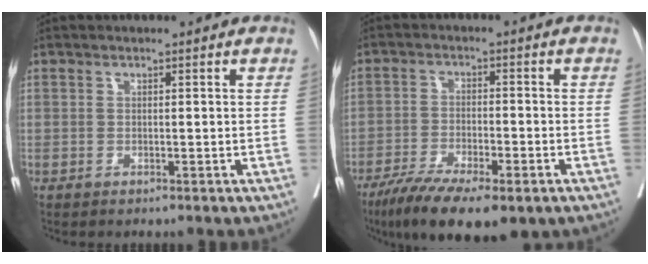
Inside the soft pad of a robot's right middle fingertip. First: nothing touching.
{"total": 14.2, "force": [-9.7, 3.5, 9.8], "torque": [-0.159, -0.028, -0.154]}